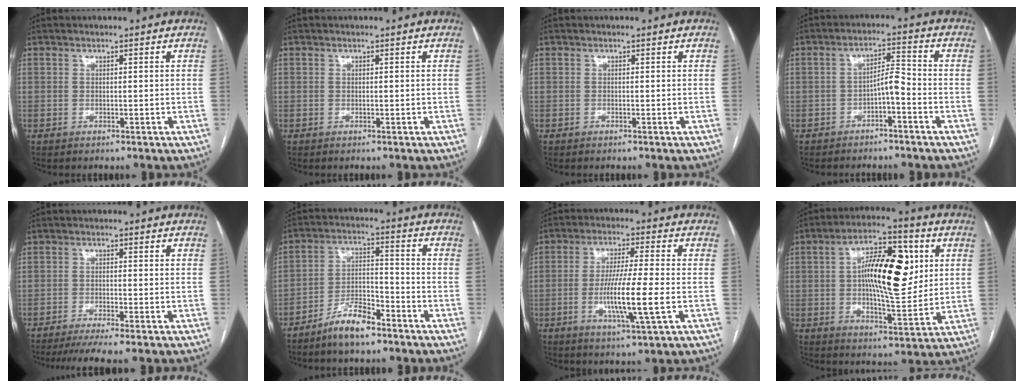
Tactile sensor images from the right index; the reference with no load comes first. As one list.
[{"total": 0.0}, {"total": 0.0}, {"total": 4.2, "force": [-2.1, 0.9, 3.5], "torque": [-0.060, 0.015, -0.034]}, {"total": 6.0, "force": [-5.0, -1.0, 3.2], "torque": [-0.042, -0.015, -0.079]}, {"total": 7.8, "force": [-5.9, 2.0, 4.7], "torque": [-0.092, 0.002, -0.110]}, {"total": 9.9, "force": [-2.2, -0.2, 9.7], "torque": [-0.183, -0.014, -0.043]}, {"total": 15.3, "force": [2.8, 5.3, 14.1], "torque": [-0.231, 0.022, 0.044]}]